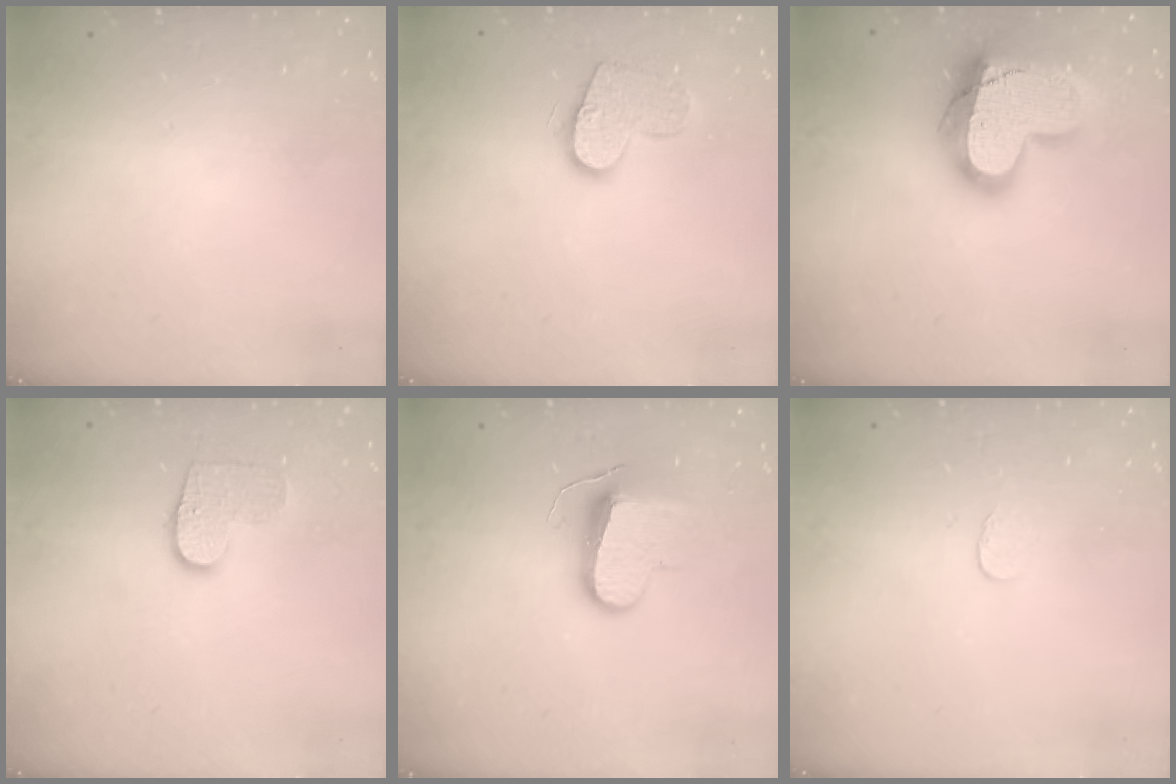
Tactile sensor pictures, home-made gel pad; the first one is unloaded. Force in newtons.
{"total": 11.4, "press": 11.3, "slide": 0.6}
{"total": 21.4, "press": 21.3, "slide": 1.7}
{"total": 8.4, "press": 8.4, "slide": 0.4}
{"total": 9.5, "press": 9.5, "slide": 0.1}
{"total": 2.6, "press": 2.6, "slide": 0.2}